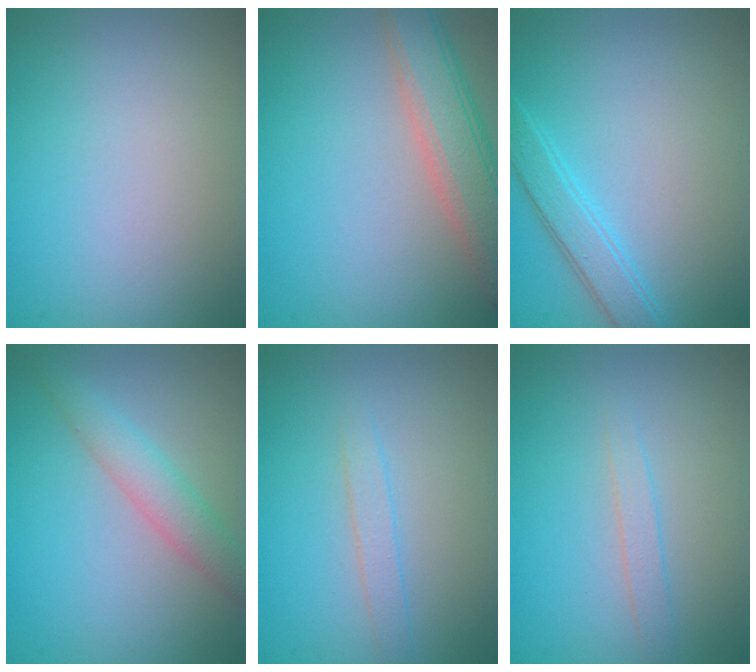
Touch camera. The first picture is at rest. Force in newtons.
{"total": 6.1, "press": 6.1, "slide": 0.3}
{"total": 2.8, "press": 2.8, "slide": 0.1}
{"total": 3.0, "press": 3.0, "slide": 0.1}
{"total": 1.3, "press": 1.3, "slide": 0.0}
{"total": 1.2, "press": 1.2, "slide": 0.0}